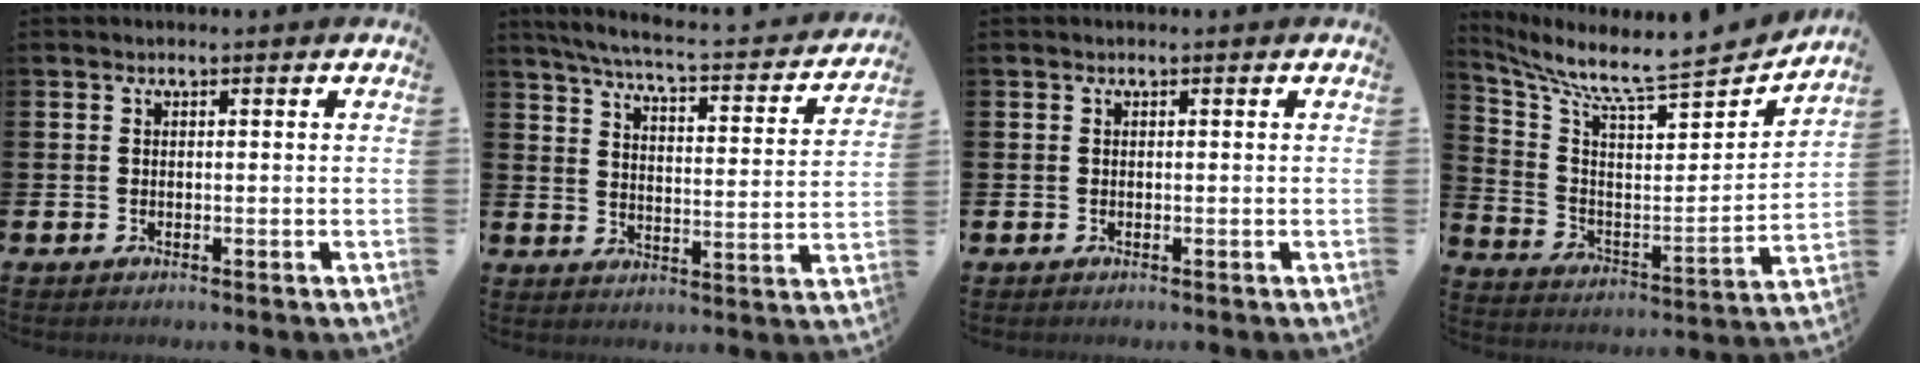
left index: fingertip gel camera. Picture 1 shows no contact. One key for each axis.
{"total": 5.3, "fx": 4.8, "fy": 0.4, "fz": 2.2, "tx": -0.062, "ty": -0.042, "tz": 0.072}
{"total": 0.0}
{"total": 8.9, "fx": 8.2, "fy": 0.9, "fz": 3.4, "tx": -0.086, "ty": -0.085, "tz": 0.126}